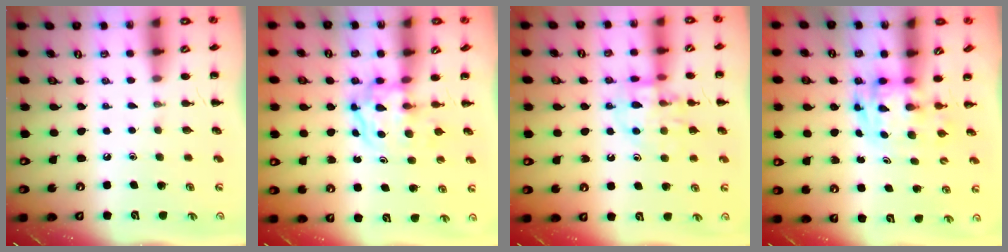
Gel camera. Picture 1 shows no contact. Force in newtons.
{"total": 3.6, "press": 3.6, "slide": 0.4}
{"total": 12.7, "press": 12.6, "slide": 1.4}
{"total": 3.4, "press": 3.4, "slide": 0.6}